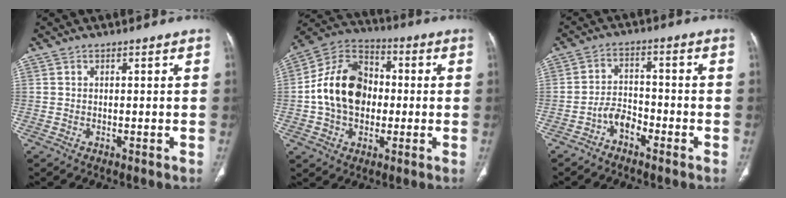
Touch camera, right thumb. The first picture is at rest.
{"total": 16.1, "force": [-0.4, 12.0, 10.7], "torque": [-0.166, 0.032, -0.015]}
{"total": 4.4, "force": [-2.9, 2.4, 2.3], "torque": [-0.034, 0.029, -0.058]}